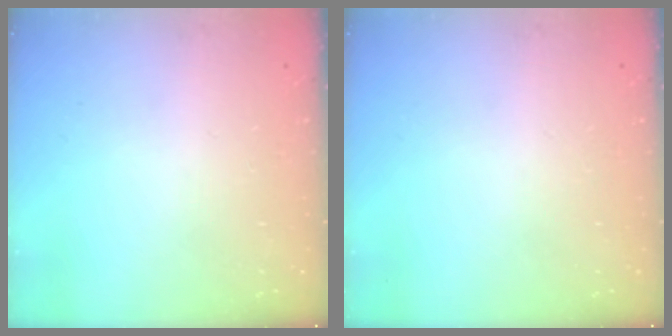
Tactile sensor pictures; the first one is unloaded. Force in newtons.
{"total": 0.0}